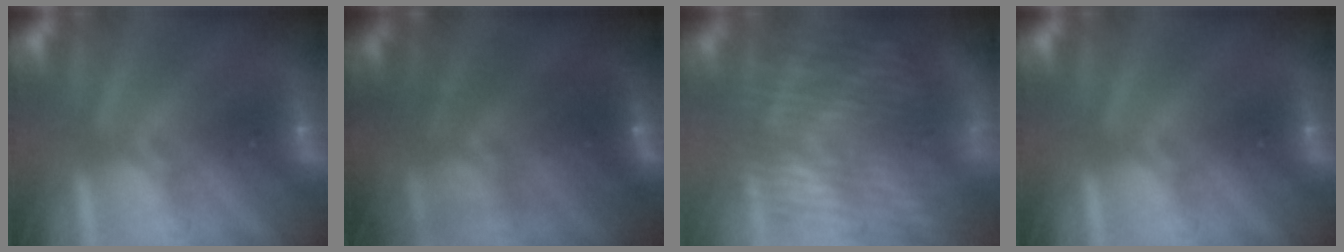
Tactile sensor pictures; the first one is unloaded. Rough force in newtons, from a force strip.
{"total": 5.9}
{"total": 8.9}
{"total": 0.0}